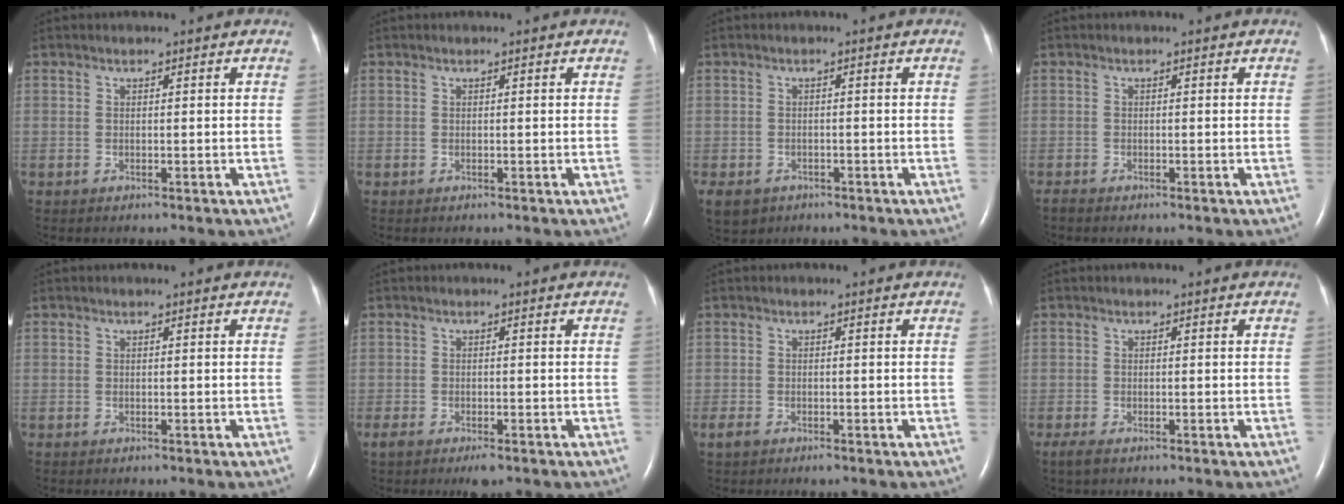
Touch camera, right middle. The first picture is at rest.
{"total": 0.0}
{"total": 6.0, "force": [-3.5, 4.6, 1.9], "torque": [-0.043, -0.001, -0.049]}
{"total": 0.6, "force": [-0.6, 0.0, 0.2], "torque": [-0.012, -0.003, -0.014]}
{"total": 0.0}
{"total": 3.9, "force": [-2.7, 1.2, 2.6], "torque": [-0.050, -0.011, -0.040]}
{"total": 2.1, "force": [-1.5, 0.8, 1.3], "torque": [-0.033, -0.005, -0.022]}
{"total": 1.7, "force": [-1.1, 0.5, 1.1], "torque": [-0.033, -0.007, -0.021]}